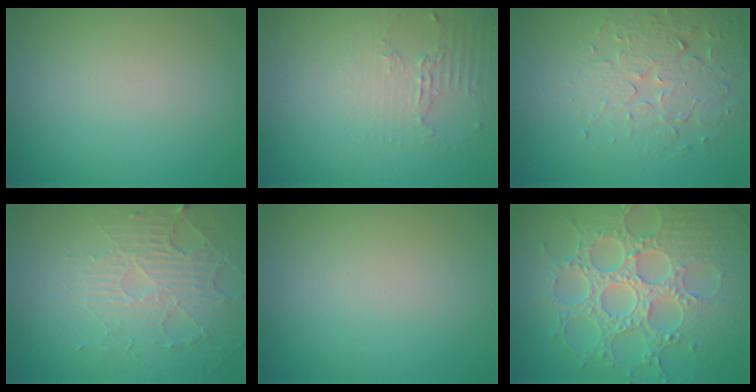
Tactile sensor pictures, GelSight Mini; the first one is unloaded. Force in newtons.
{"total": 2.2, "press": 1.6, "slide": 1.5}
{"total": 3.9, "press": 3.6, "slide": 1.7}
{"total": 5.6, "press": 3.5, "slide": 4.4}
{"total": 0.0}
{"total": 8.7, "press": 6.4, "slide": 5.9}